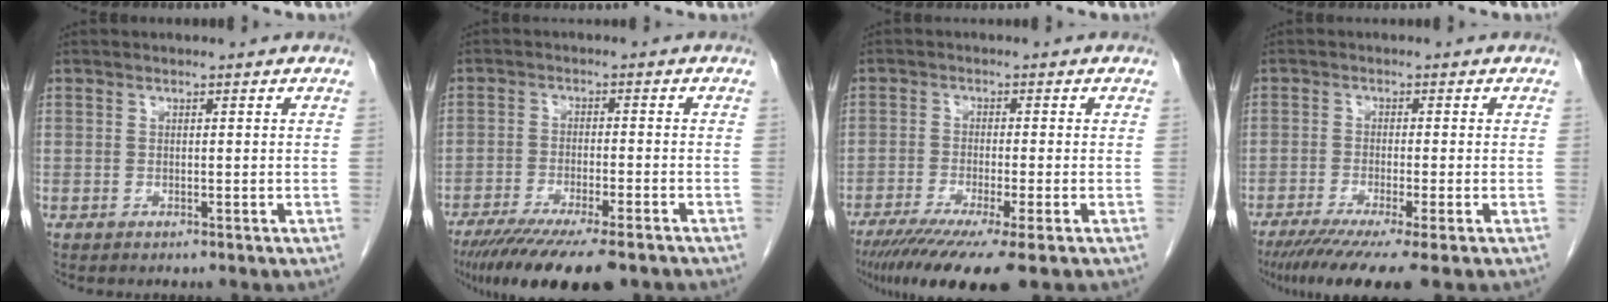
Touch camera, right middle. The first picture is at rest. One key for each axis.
{"total": 15.3, "fx": -11.8, "fy": 2.4, "fz": 9.3, "tx": -0.136, "ty": -0.032, "tz": -0.184}
{"total": 11.4, "fx": -8.0, "fy": 0.2, "fz": 8.1, "tx": -0.127, "ty": -0.031, "tz": -0.129}
{"total": 9.6, "fx": -6.9, "fy": -0.2, "fz": 6.7, "tx": -0.099, "ty": -0.025, "tz": -0.109}